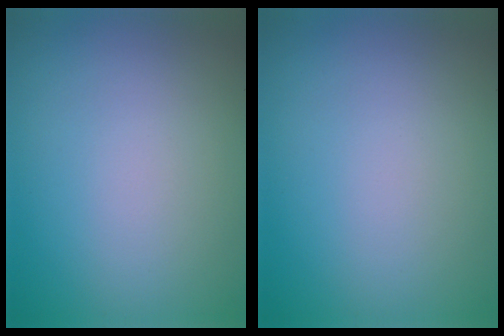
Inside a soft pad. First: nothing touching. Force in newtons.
{"total": 0.0}